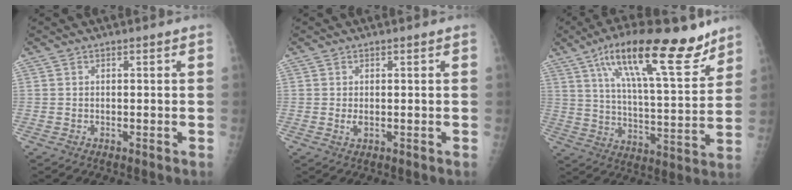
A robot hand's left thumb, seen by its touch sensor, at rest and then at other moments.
{"total": 1.7, "force": [0.2, 0.8, 1.5], "torque": [-0.027, -0.003, 0.006]}
{"total": 22.0, "force": [13.9, 6.2, 15.9], "torque": [-0.233, -0.050, 0.226]}